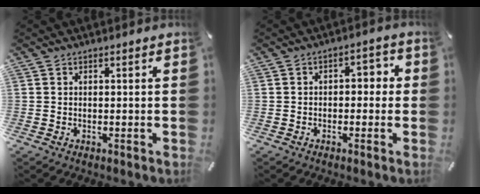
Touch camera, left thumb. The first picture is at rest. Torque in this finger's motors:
{"motor_torque": [0.63, 0.31, 0.64, 0.18, 0.00]}